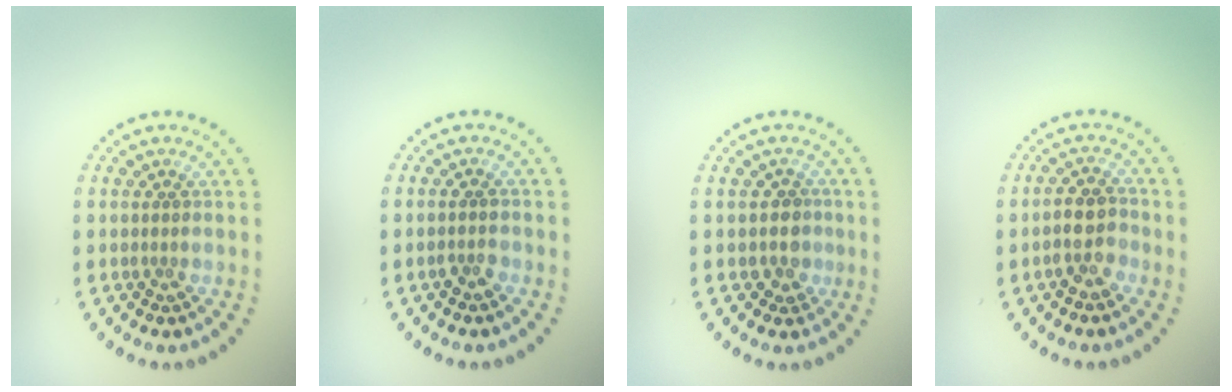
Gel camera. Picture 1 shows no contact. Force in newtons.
{"total": 1.2, "press": 1.2, "slide": 0.3}
{"total": 1.8, "press": 1.6, "slide": 0.9}
{"total": 2.6, "press": 2.4, "slide": 0.9}